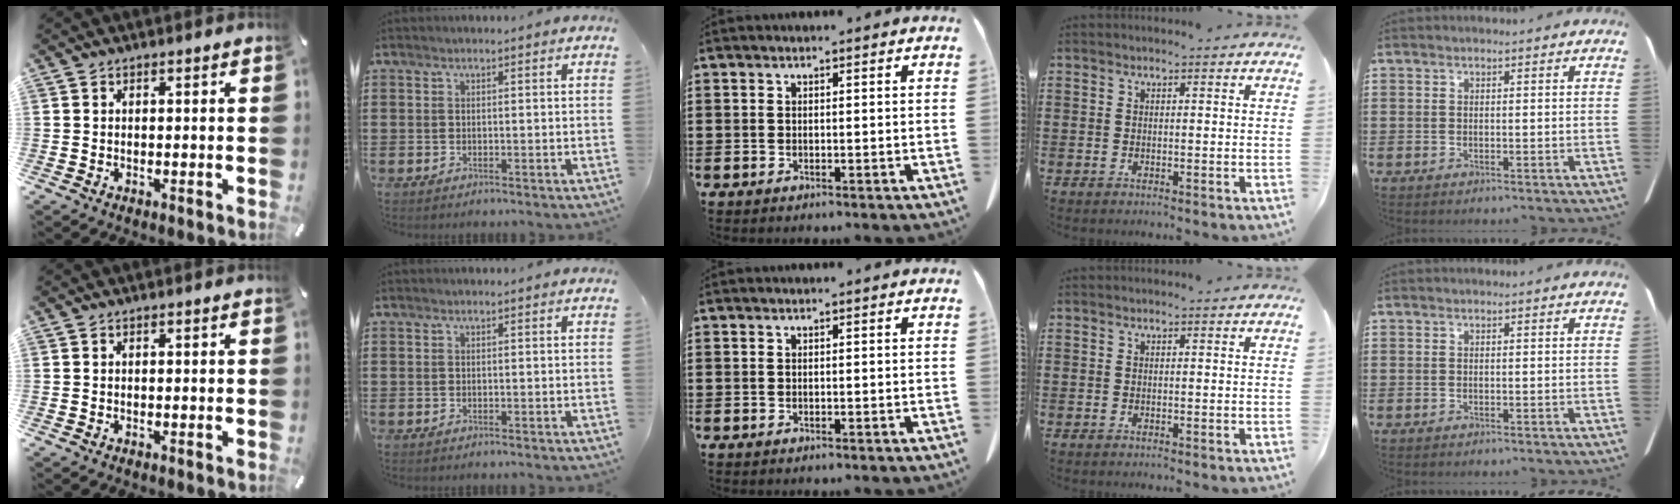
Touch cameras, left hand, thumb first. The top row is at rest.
{}